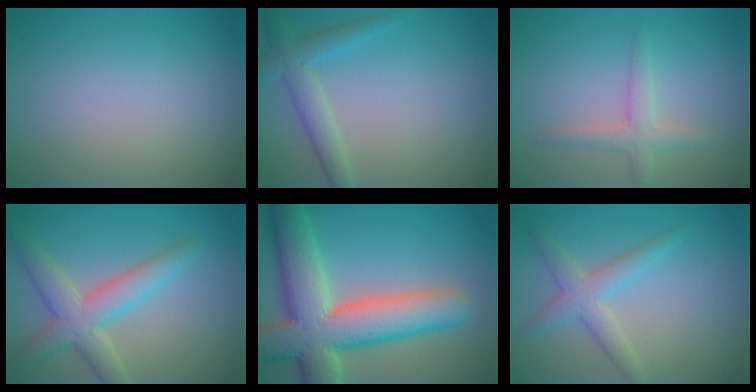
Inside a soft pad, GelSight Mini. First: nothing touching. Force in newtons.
{"total": 3.0, "press": 3.0, "slide": 0.0}
{"total": 2.2, "press": 2.2, "slide": 0.1}
{"total": 4.9, "press": 4.9, "slide": 0.4}
{"total": 11.8, "press": 11.8, "slide": 1.0}
{"total": 3.0, "press": 3.0, "slide": 0.1}